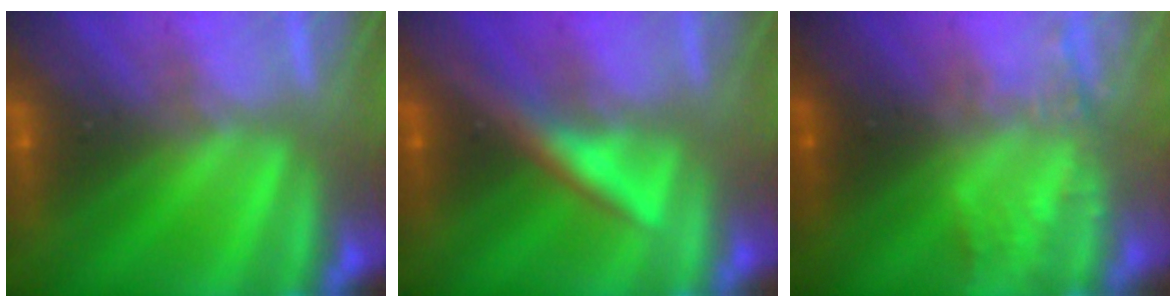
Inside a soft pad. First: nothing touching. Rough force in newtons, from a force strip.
{"total": 3.3}
{"total": 2.3}